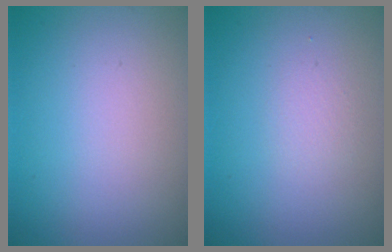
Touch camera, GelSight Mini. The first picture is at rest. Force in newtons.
{"total": 0.8, "press": 0.8, "slide": 0.1}